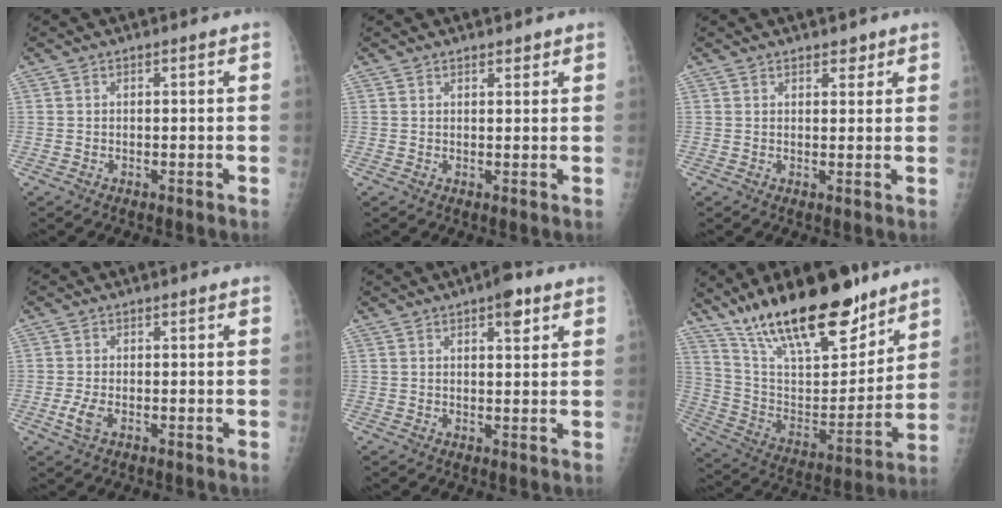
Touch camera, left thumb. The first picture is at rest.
{"total": 1.5, "force": [1.2, 0.7, 0.6], "torque": [-0.001, -0.008, 0.016]}
{"total": 2.1, "force": [1.6, 1.1, 0.9], "torque": [0.004, -0.009, 0.019]}
{"total": 2.6, "force": [-0.6, 1.4, 2.2], "torque": [-0.055, -0.006, -0.014]}
{"total": 4.7, "force": [2.7, 1.8, 3.5], "torque": [-0.037, -0.010, 0.033]}
{"total": 26.5, "force": [19.0, 9.3, 16.0], "torque": [-0.234, -0.073, 0.326]}